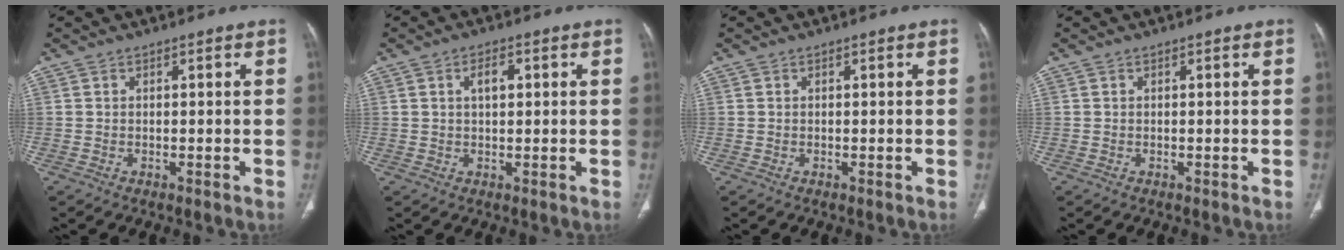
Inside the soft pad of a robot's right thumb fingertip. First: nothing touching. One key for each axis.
{"total": 3.2, "fx": 0.9, "fy": 1.7, "fz": 2.6, "tx": -0.044, "ty": 0.003, "tz": 0.016}
{"total": 0.0}
{"total": 0.0}